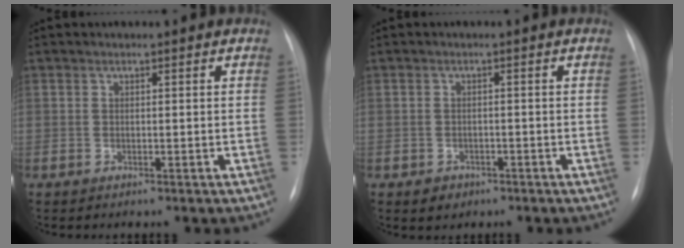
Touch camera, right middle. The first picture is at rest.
{"total": 2.1, "force": [-1.2, 1.6, 0.5], "torque": [-0.011, 0.002, -0.011]}